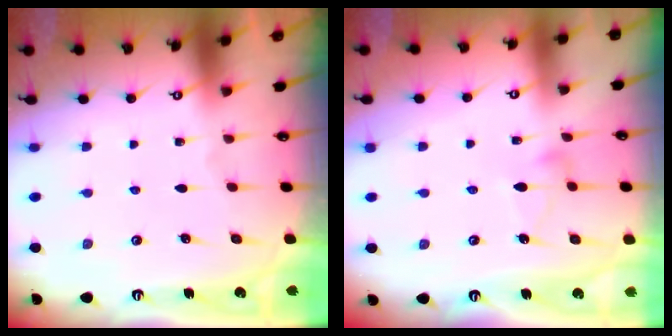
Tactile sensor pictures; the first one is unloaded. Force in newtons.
{"total": 3.9, "press": 3.9, "slide": 0.2}